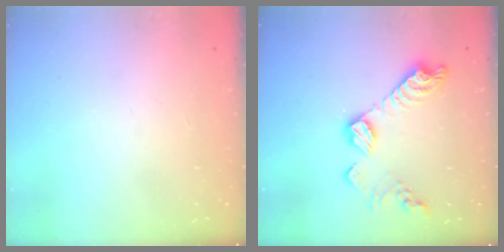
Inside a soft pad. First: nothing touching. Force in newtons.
{"total": 13.8, "press": 13.8, "slide": 0.9}